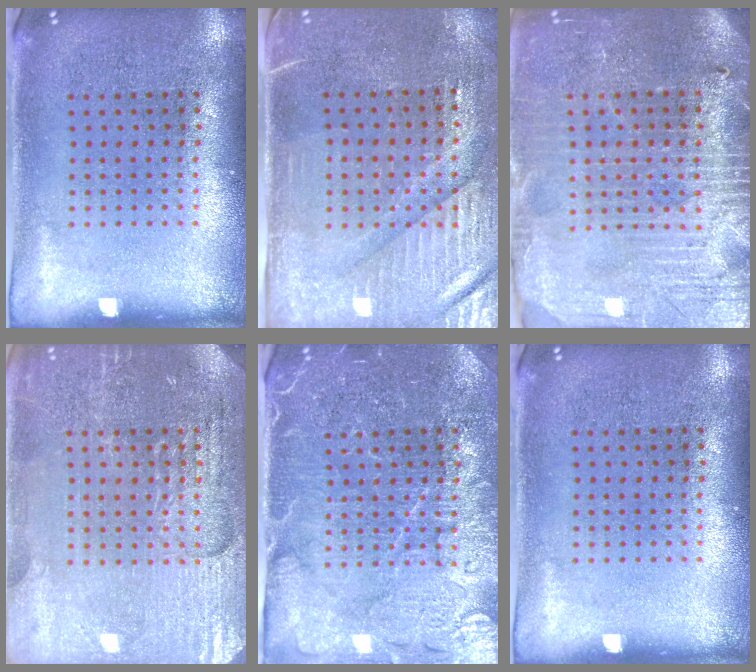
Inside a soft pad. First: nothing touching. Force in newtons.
{"total": 3.5, "press": 3.2, "slide": 1.4}
{"total": 3.9, "press": 3.6, "slide": 1.5}
{"total": 4.0, "press": 3.9, "slide": 1.0}
{"total": 4.6, "press": 4.4, "slide": 1.5}
{"total": 0.0}